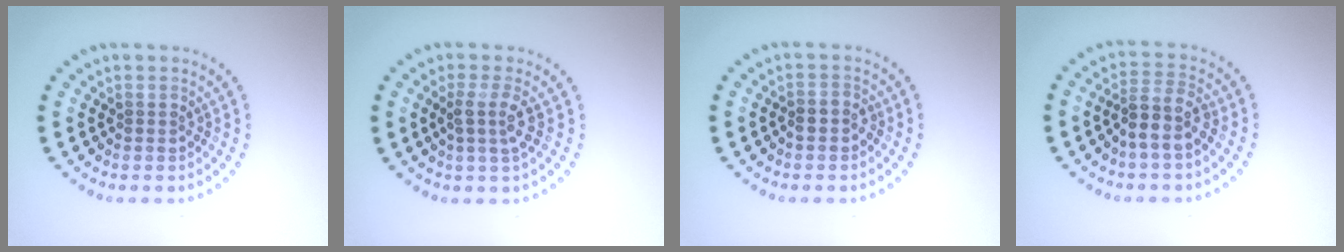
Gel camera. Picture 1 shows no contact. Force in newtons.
{"total": 2.1, "press": 1.5, "slide": 1.5}
{"total": 1.1, "press": 0.9, "slide": 0.6}
{"total": 2.8, "press": 2.3, "slide": 1.6}